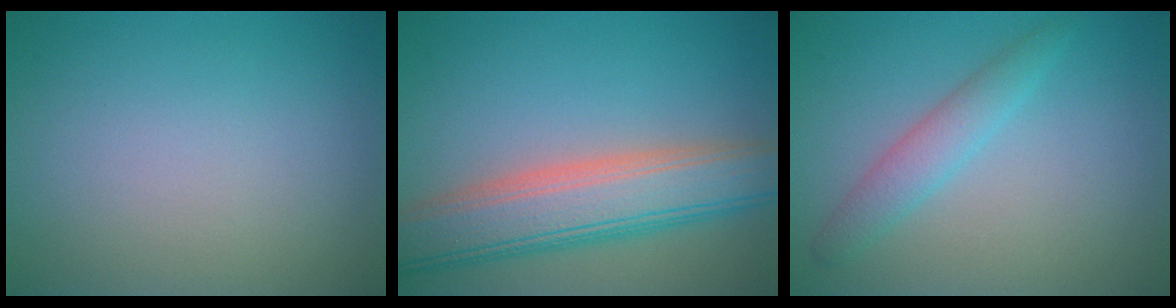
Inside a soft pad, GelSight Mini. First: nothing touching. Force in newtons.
{"total": 7.8, "press": 7.8, "slide": 0.6}
{"total": 2.5, "press": 2.5, "slide": 0.1}